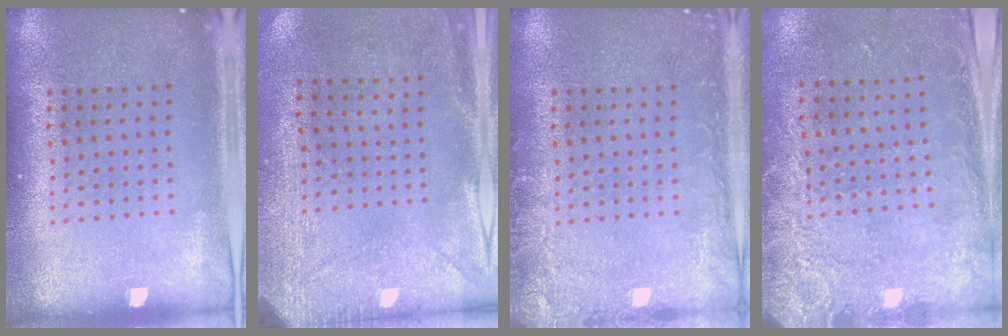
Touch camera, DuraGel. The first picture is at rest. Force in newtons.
{"total": 2.9, "press": 2.3, "slide": 1.8}
{"total": 2.2, "press": 2.1, "slide": 0.2}
{"total": 2.6, "press": 1.9, "slide": 1.8}